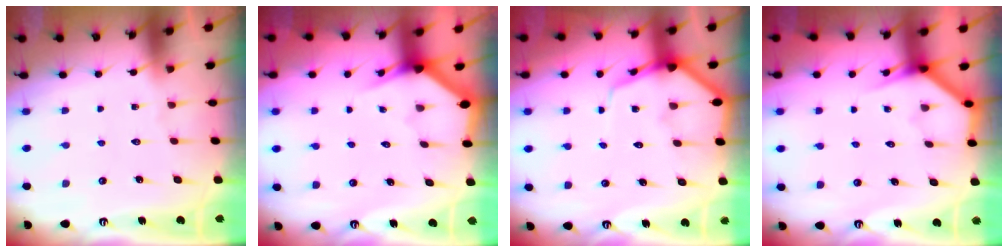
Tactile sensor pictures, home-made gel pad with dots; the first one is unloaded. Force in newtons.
{"total": 3.0, "press": 3.0, "slide": 0.1}
{"total": 7.3, "press": 7.3, "slide": 0.7}
{"total": 3.8, "press": 3.8, "slide": 0.3}